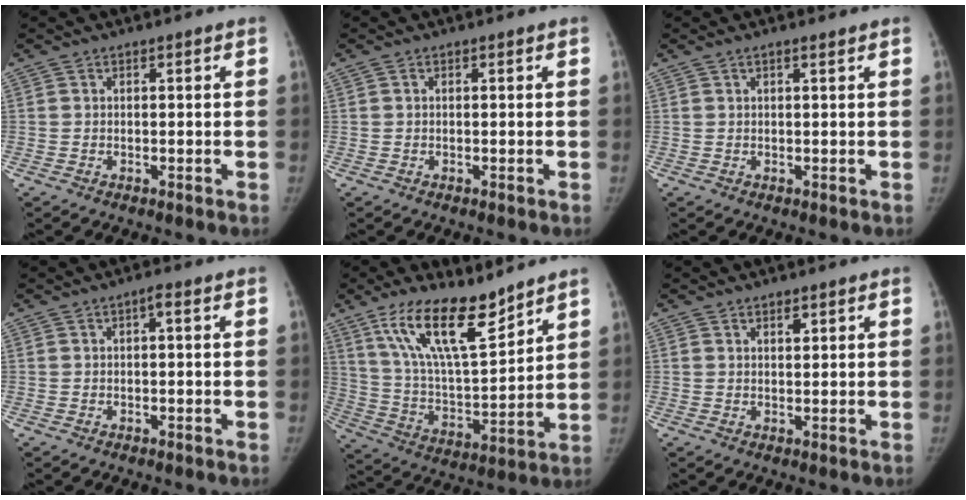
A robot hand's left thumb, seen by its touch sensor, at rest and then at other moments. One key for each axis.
{"total": 0.0}
{"total": 1.2, "fx": 0.8, "fy": 0.2, "fz": 0.8, "tx": -0.017, "ty": 0.002, "tz": 0.015}
{"total": 1.1, "fx": 0.0, "fy": 0.3, "fz": 1.0, "tx": -0.014, "ty": 0.008, "tz": -0.004}
{"total": 16.9, "fx": 11.7, "fy": 5.0, "fz": 11.1, "tx": -0.174, "ty": -0.065, "tz": 0.226}
{"total": 1.5, "fx": 0.9, "fy": 0.7, "fz": 0.9, "tx": -0.003, "ty": -0.005, "tz": 0.014}